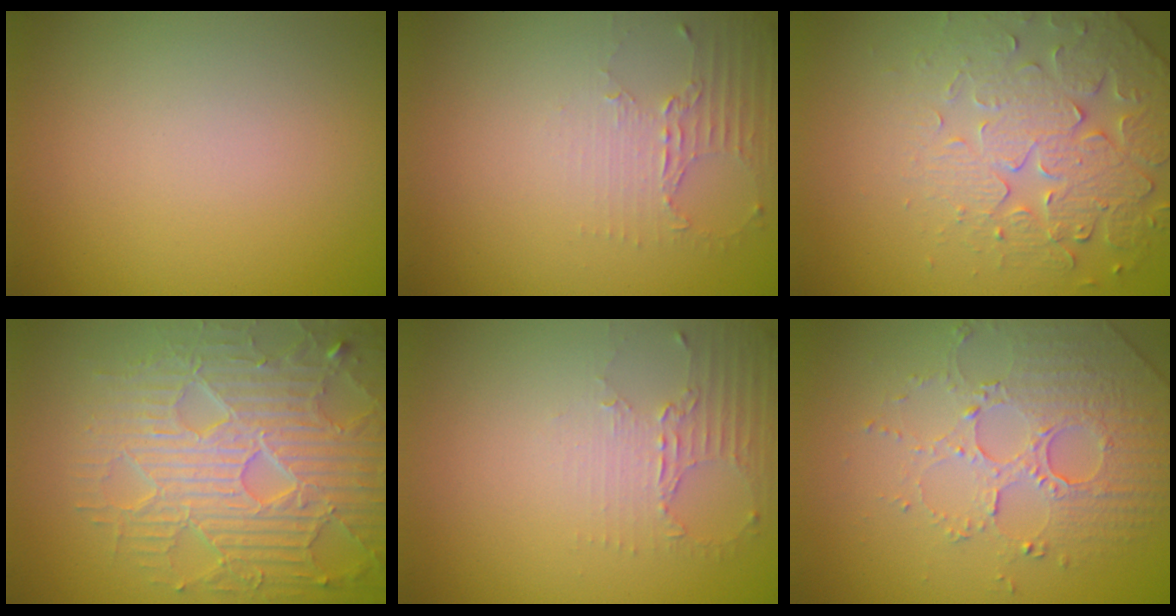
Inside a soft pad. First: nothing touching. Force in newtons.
{"total": 2.3, "press": 1.6, "slide": 1.6}
{"total": 4.5, "press": 4.4, "slide": 0.9}
{"total": 8.2, "press": 6.0, "slide": 5.6}
{"total": 2.2, "press": 1.7, "slide": 1.5}
{"total": 5.1, "press": 3.6, "slide": 3.6}